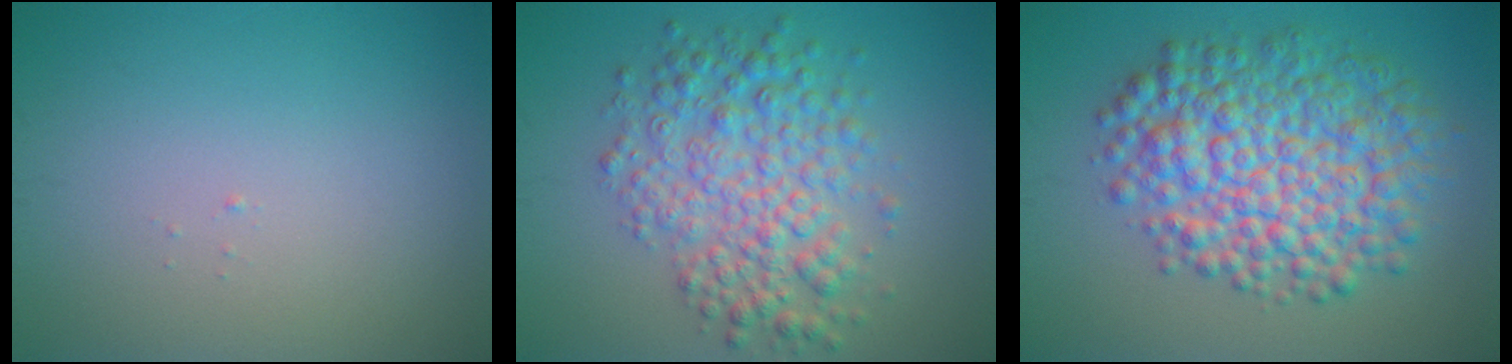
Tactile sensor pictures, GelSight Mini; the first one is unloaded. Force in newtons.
{"total": 5.9, "press": 5.9, "slide": 0.0}
{"total": 9.3, "press": 9.3, "slide": 0.1}